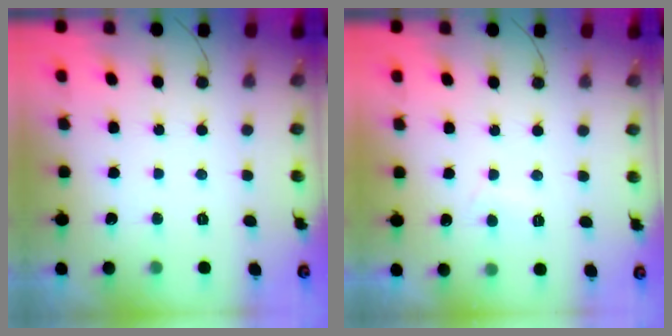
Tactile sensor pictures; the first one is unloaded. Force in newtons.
{"total": 1.2, "press": 1.2, "slide": 0.3}